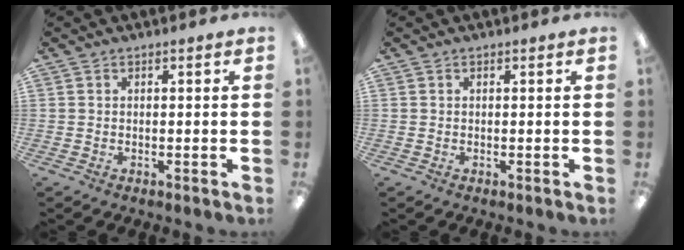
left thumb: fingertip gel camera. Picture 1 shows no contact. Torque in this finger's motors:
{"motor_torque": [0.00, 0.00, 0.02, -0.02, 0.00]}